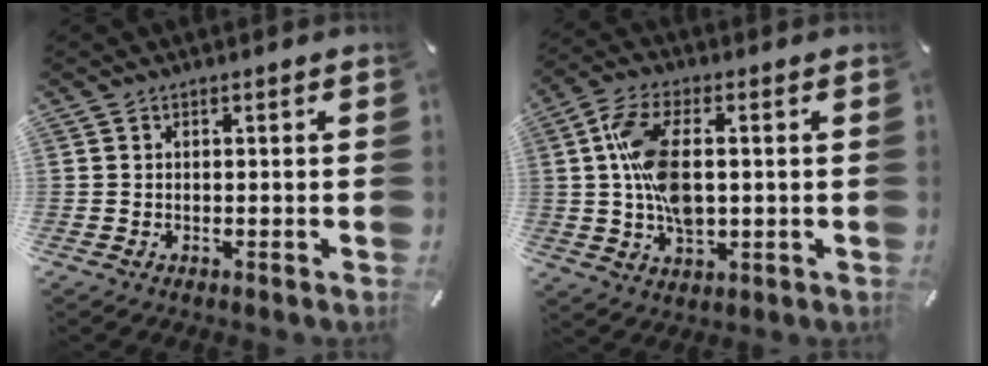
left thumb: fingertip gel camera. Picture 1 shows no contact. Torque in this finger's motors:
{"motor_torque": [0.44, 1.73, 1.08, -0.79, 0.24]}